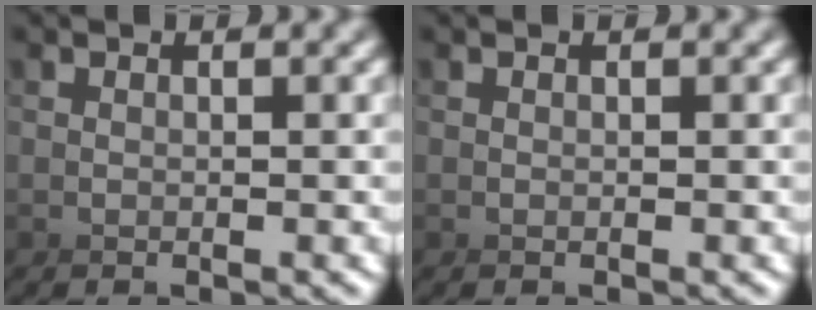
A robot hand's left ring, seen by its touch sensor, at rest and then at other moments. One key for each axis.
{"total": 0.0}